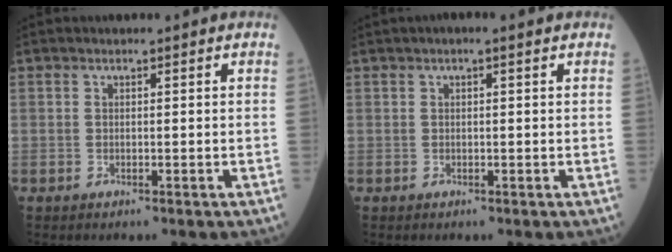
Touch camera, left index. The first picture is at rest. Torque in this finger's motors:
{"motor_torque": [0.01, -0.20, -0.30, 0.03]}